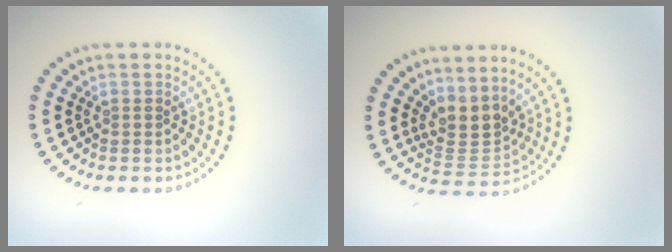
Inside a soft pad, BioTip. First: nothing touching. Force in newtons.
{"total": 3.2, "press": 2.4, "slide": 2.1}